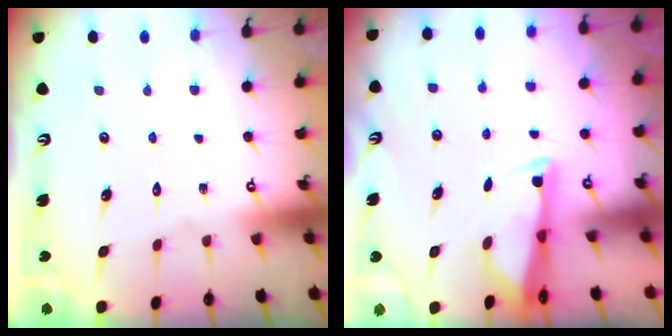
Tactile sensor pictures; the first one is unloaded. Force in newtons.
{"total": 3.1, "press": 3.0, "slide": 0.8}